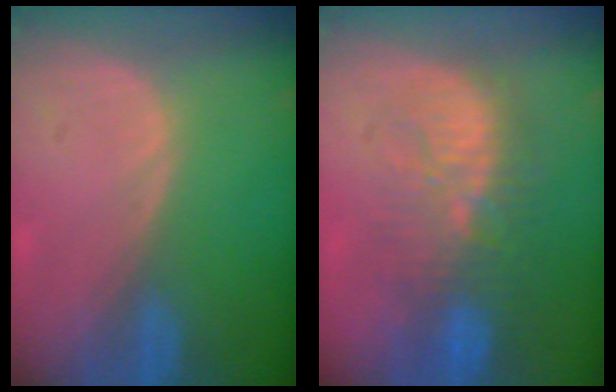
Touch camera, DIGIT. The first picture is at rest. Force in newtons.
{"total": 9.5, "press": 9.1, "slide": 2.6}